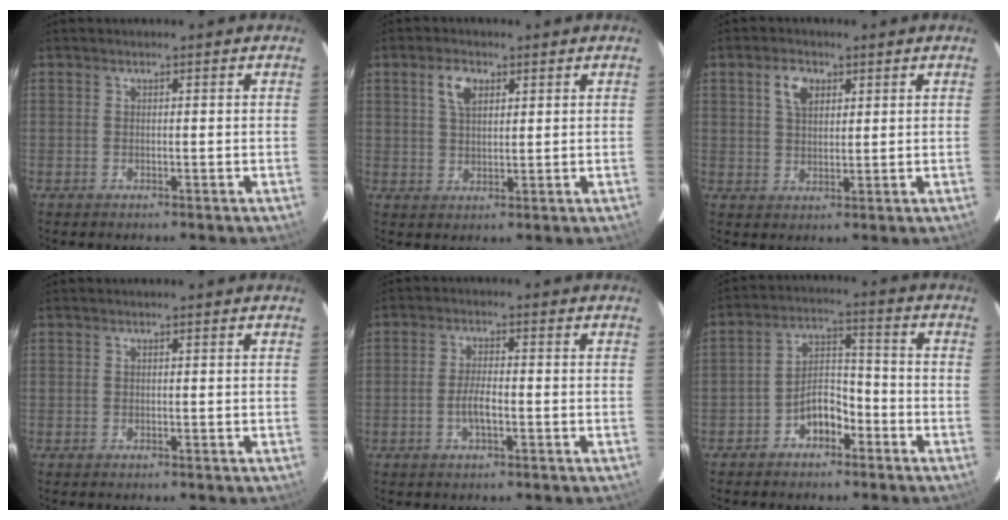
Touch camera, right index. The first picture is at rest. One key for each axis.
{"total": 4.5, "fx": 2.1, "fy": 2.4, "fz": 3.2, "tx": -0.060, "ty": 0.010, "tz": 0.039}
{"total": 4.6, "fx": 2.1, "fy": 2.7, "fz": 3.1, "tx": -0.055, "ty": 0.011, "tz": 0.040}
{"total": 0.0}
{"total": 3.9, "fx": -1.4, "fy": 1.0, "fz": 3.5, "tx": -0.072, "ty": 0.002, "tz": -0.027}
{"total": 6.6, "fx": -4.0, "fy": 3.8, "fz": 3.5, "tx": -0.069, "ty": 0.028, "tz": -0.063}